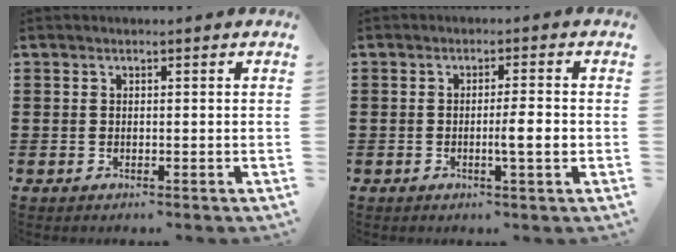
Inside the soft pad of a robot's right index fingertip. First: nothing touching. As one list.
[{"total": 4.1, "force": [-0.8, 0.3, 4.0], "torque": [-0.068, -0.003, -0.015]}]